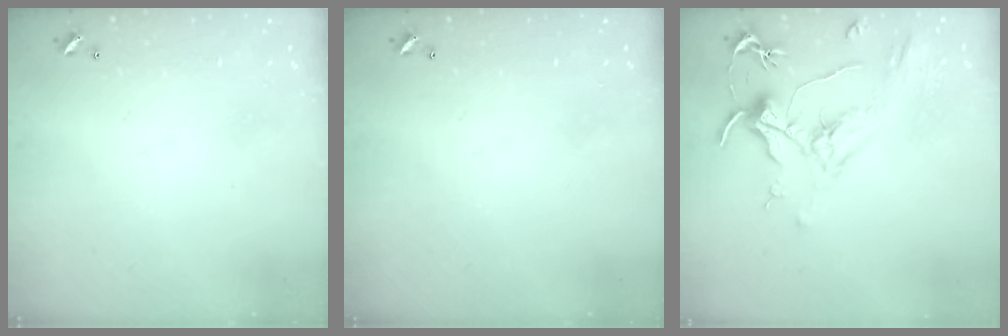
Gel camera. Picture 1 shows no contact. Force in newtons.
{"total": 0.0}
{"total": 2.1, "press": 2.0, "slide": 0.8}